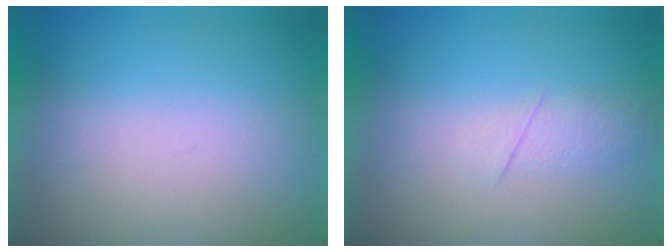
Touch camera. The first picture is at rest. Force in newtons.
{"total": 2.1}